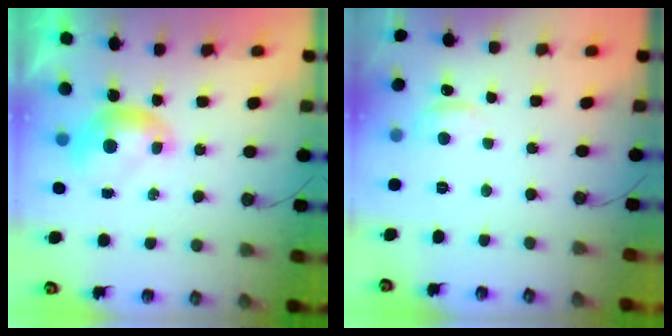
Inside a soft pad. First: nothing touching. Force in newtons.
{"total": 1.1, "press": 0.8, "slide": 0.7}